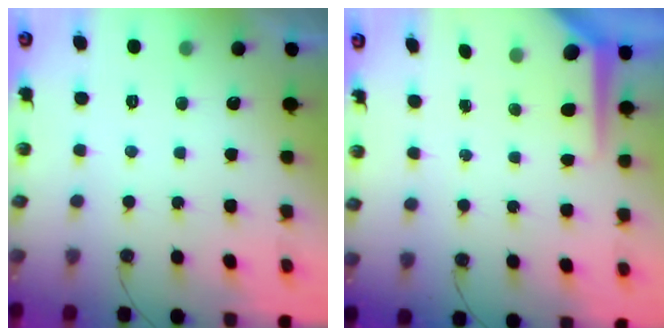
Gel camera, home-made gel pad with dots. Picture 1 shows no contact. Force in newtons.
{"total": 7.2, "press": 7.2, "slide": 0.7}